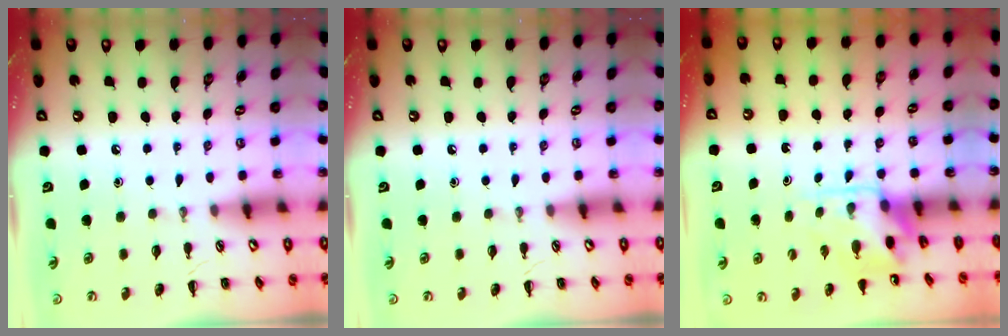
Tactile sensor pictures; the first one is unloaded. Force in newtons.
{"total": 0.0}
{"total": 4.3, "press": 4.2, "slide": 1.0}